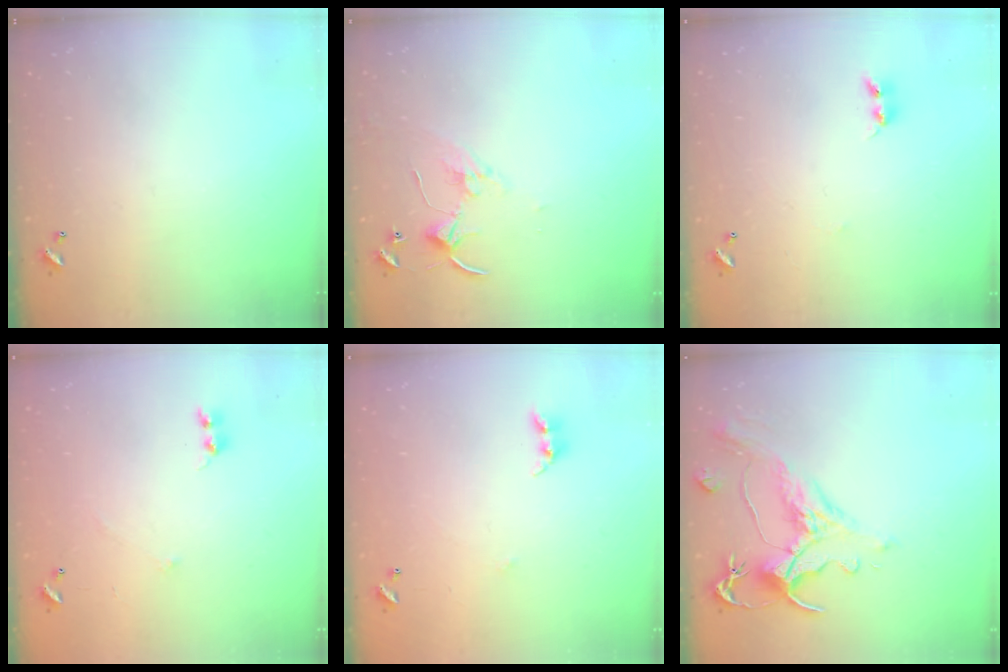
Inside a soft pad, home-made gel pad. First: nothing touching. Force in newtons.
{"total": 5.5, "press": 5.5, "slide": 0.3}
{"total": 2.5, "press": 2.5, "slide": 0.4}
{"total": 6.3, "press": 6.3, "slide": 0.4}
{"total": 4.4, "press": 4.4, "slide": 0.3}
{"total": 1.6, "press": 0.4, "slide": 1.5}